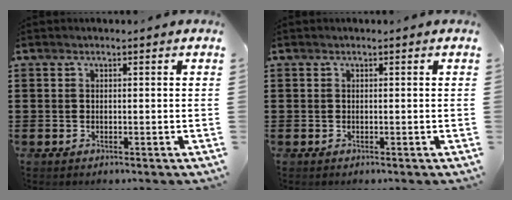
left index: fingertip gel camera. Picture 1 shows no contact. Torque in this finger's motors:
{"motor_torque": [-0.04, -0.02, 0.00, 0.00]}